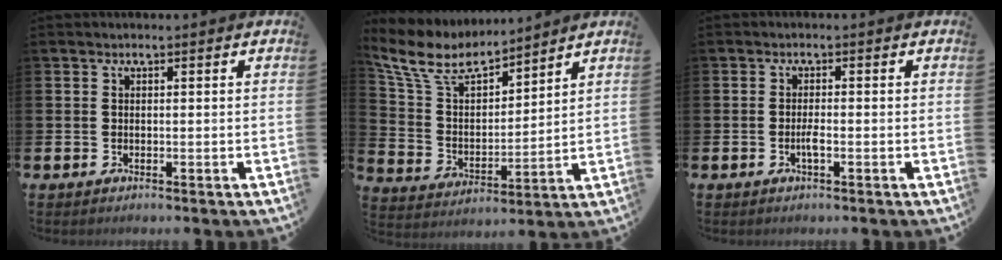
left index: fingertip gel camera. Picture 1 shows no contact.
{"total": 9.2, "force": [7.9, 3.1, 3.5], "torque": [-0.109, -0.043, 0.143]}
{"total": 1.4, "force": [-0.6, 0.3, 1.2], "torque": [-0.030, 0.002, -0.010]}